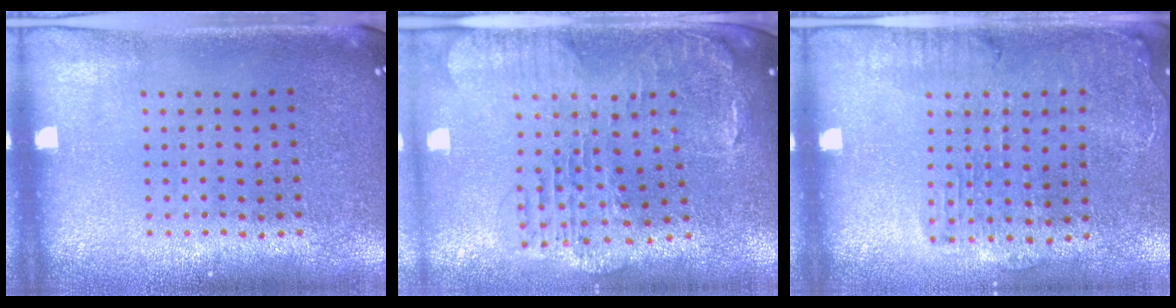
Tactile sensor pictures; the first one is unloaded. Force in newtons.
{"total": 1.7, "press": 1.6, "slide": 0.6}
{"total": 1.4, "press": 1.4, "slide": 0.4}